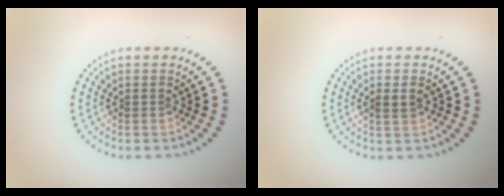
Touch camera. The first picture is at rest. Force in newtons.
{"total": 1.3, "press": 1.2, "slide": 0.4}